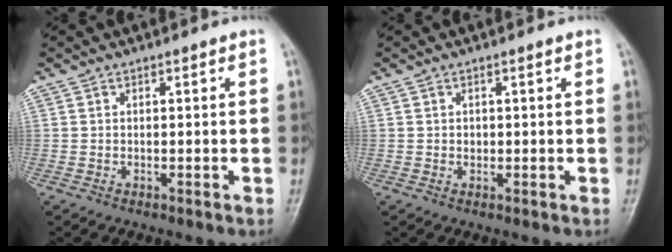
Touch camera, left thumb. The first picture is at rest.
{"total": 0.8, "force": [0.2, 0.7, 0.4], "torque": [-0.001, 0.002, 0.002]}